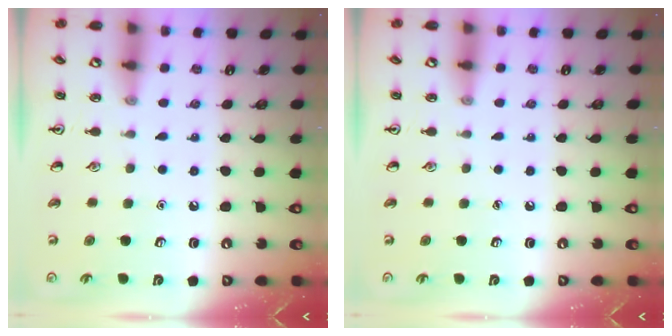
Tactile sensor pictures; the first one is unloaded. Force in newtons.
{"total": 0.0}